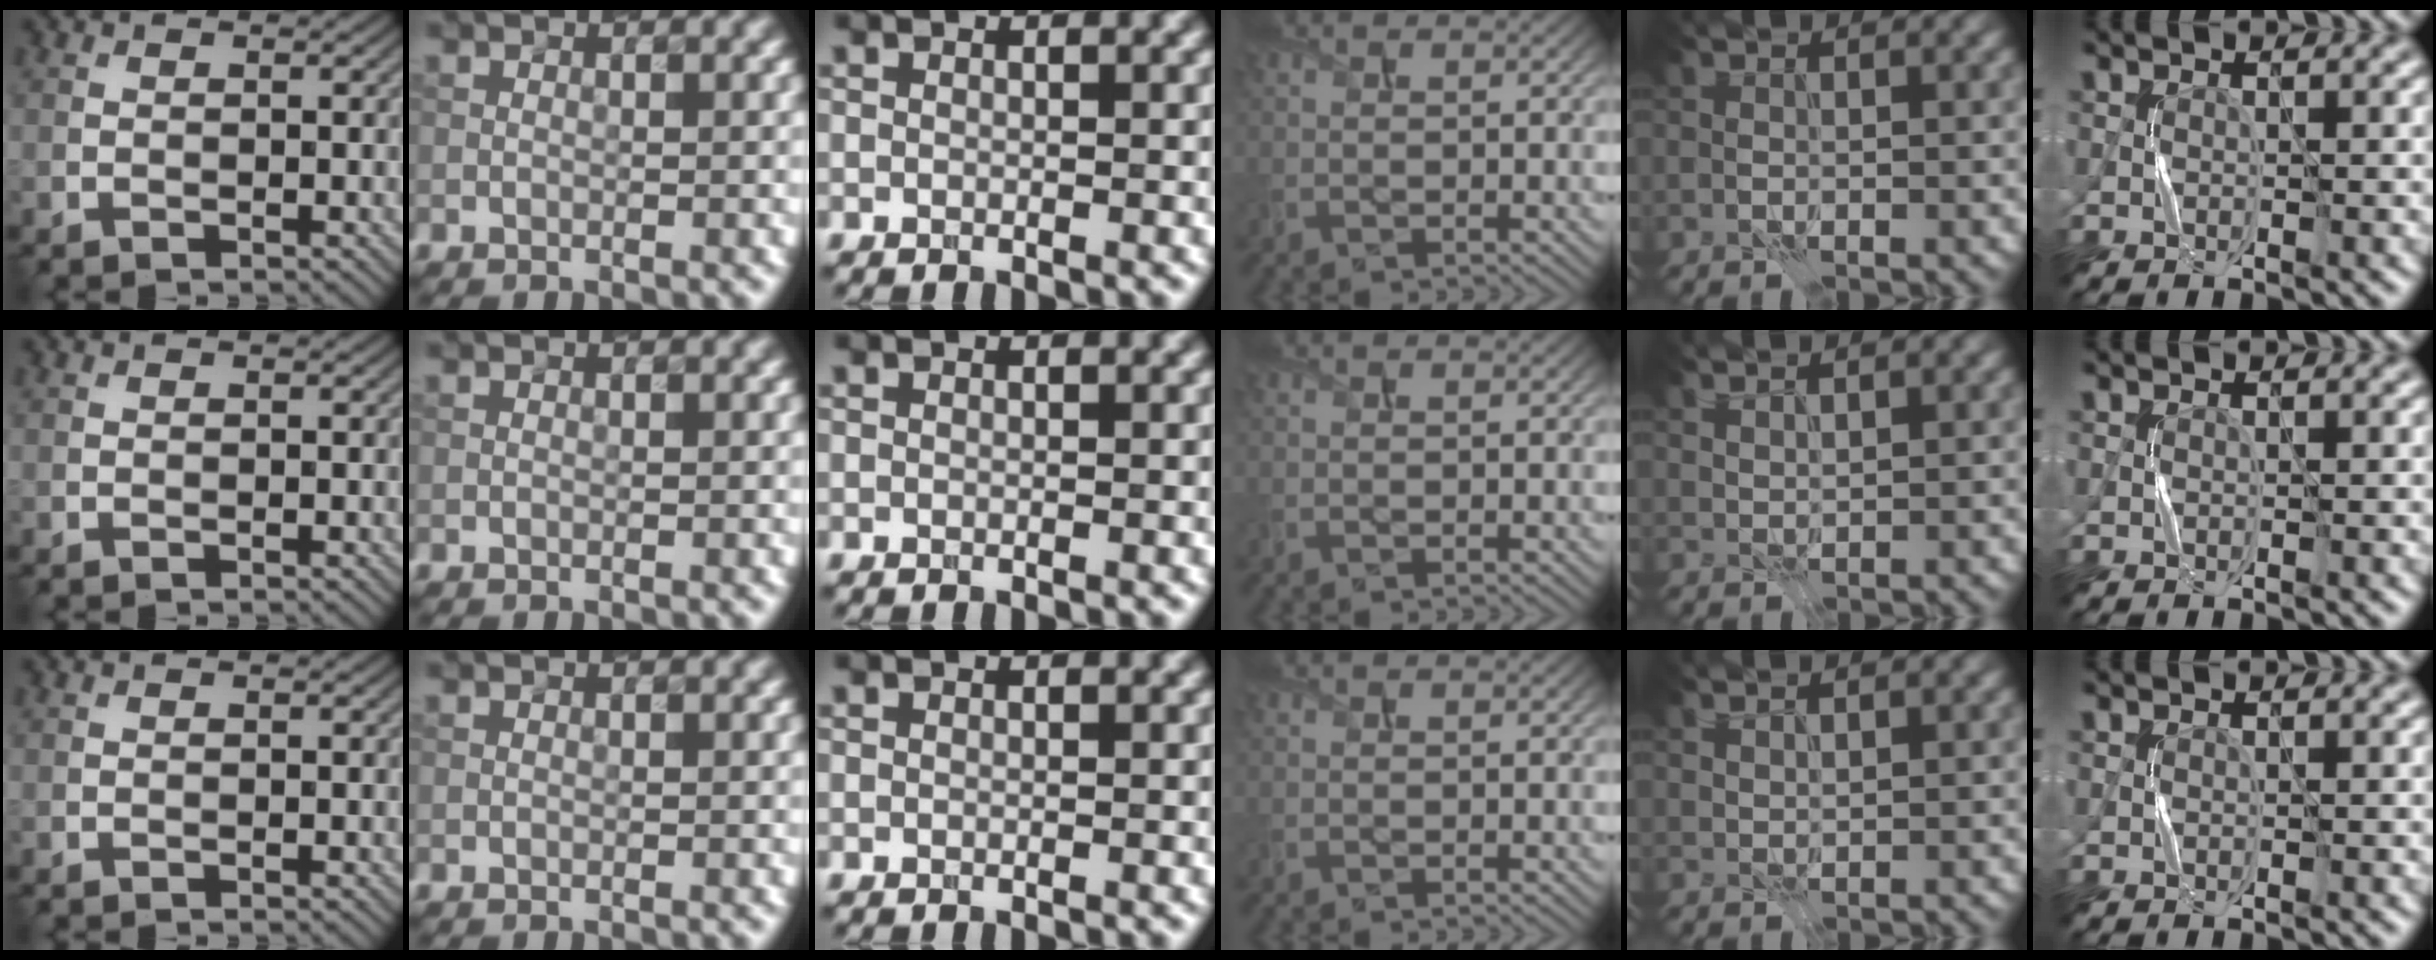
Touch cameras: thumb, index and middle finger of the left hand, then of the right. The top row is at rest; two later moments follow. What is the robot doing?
{"motion": "press", "object": "sticky note"}